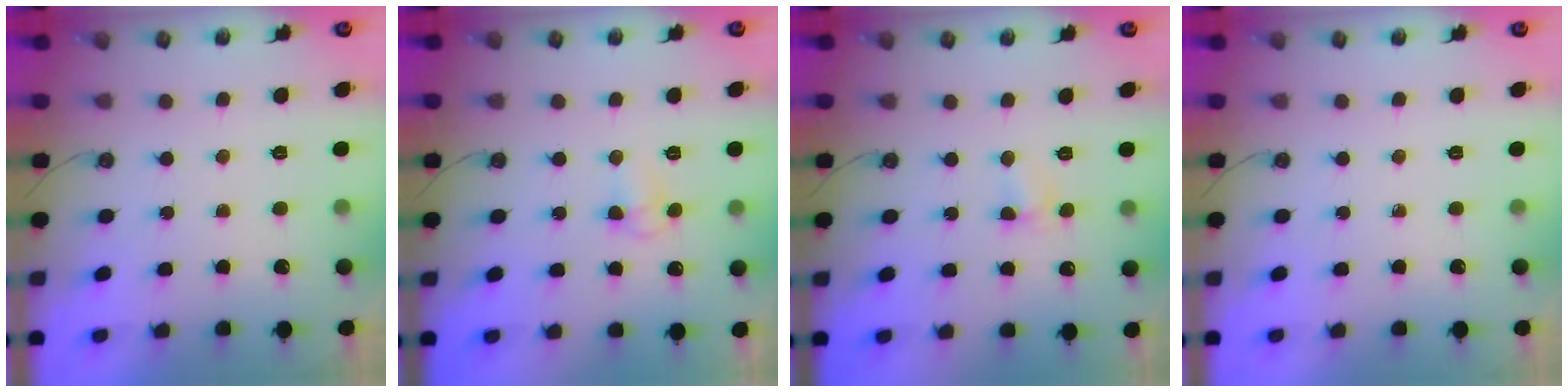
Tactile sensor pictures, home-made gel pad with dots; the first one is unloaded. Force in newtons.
{"total": 5.4, "press": 5.4, "slide": 0.7}
{"total": 5.3, "press": 5.3, "slide": 0.6}
{"total": 0.0}